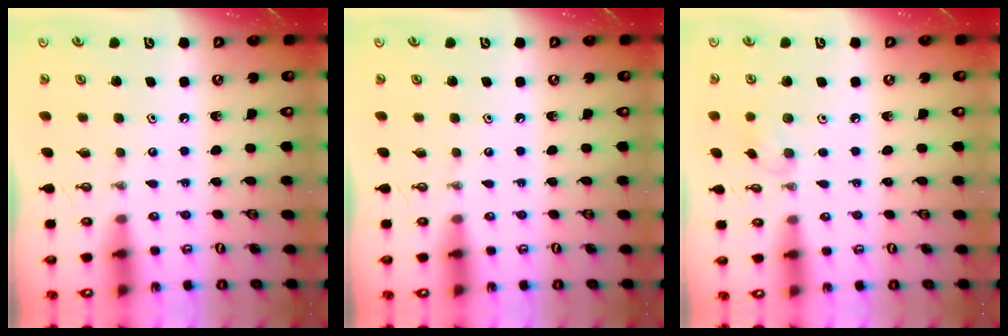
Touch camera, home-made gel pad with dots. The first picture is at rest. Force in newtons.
{"total": 0.0}
{"total": 6.3, "press": 5.5, "slide": 3.1}